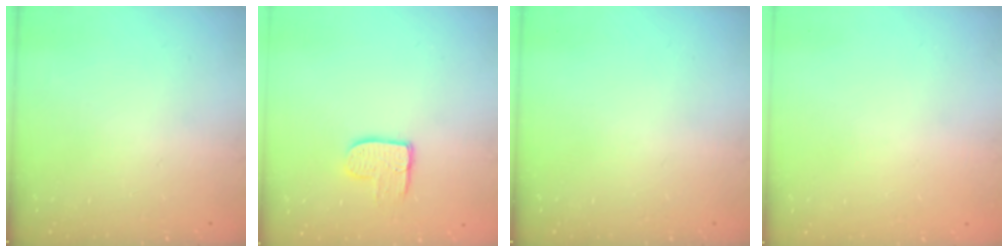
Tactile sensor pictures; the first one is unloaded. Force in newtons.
{"total": 8.8, "press": 8.8, "slide": 0.6}
{"total": 0.0}
{"total": 0.0}